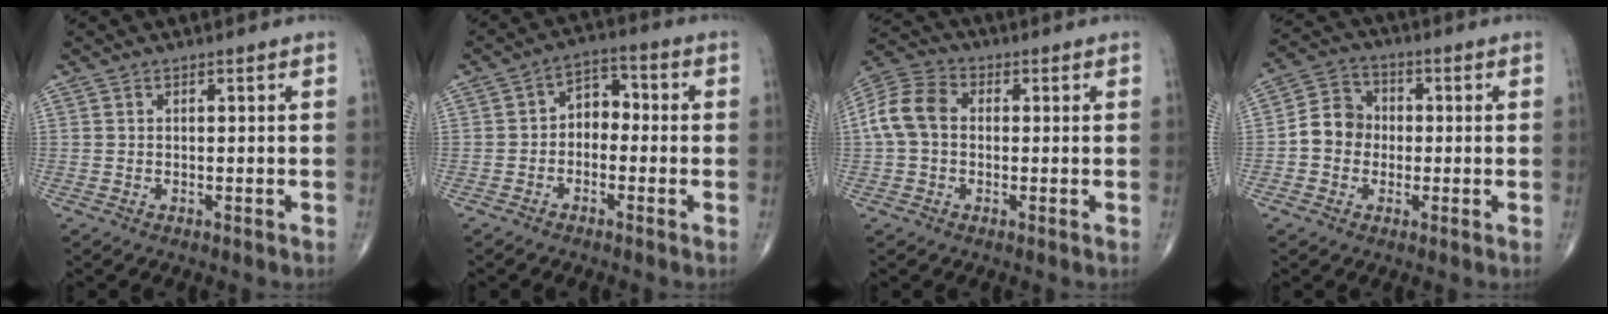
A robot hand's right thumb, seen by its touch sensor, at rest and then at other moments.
{"total": 5.6, "force": [-0.8, 4.0, 3.7], "torque": [-0.033, 0.029, -0.031]}
{"total": 9.1, "force": [0.2, 6.7, 6.1], "torque": [-0.123, 0.030, -0.005]}
{"total": 7.5, "force": [-0.8, 6.7, 3.4], "torque": [-0.037, 0.026, -0.029]}